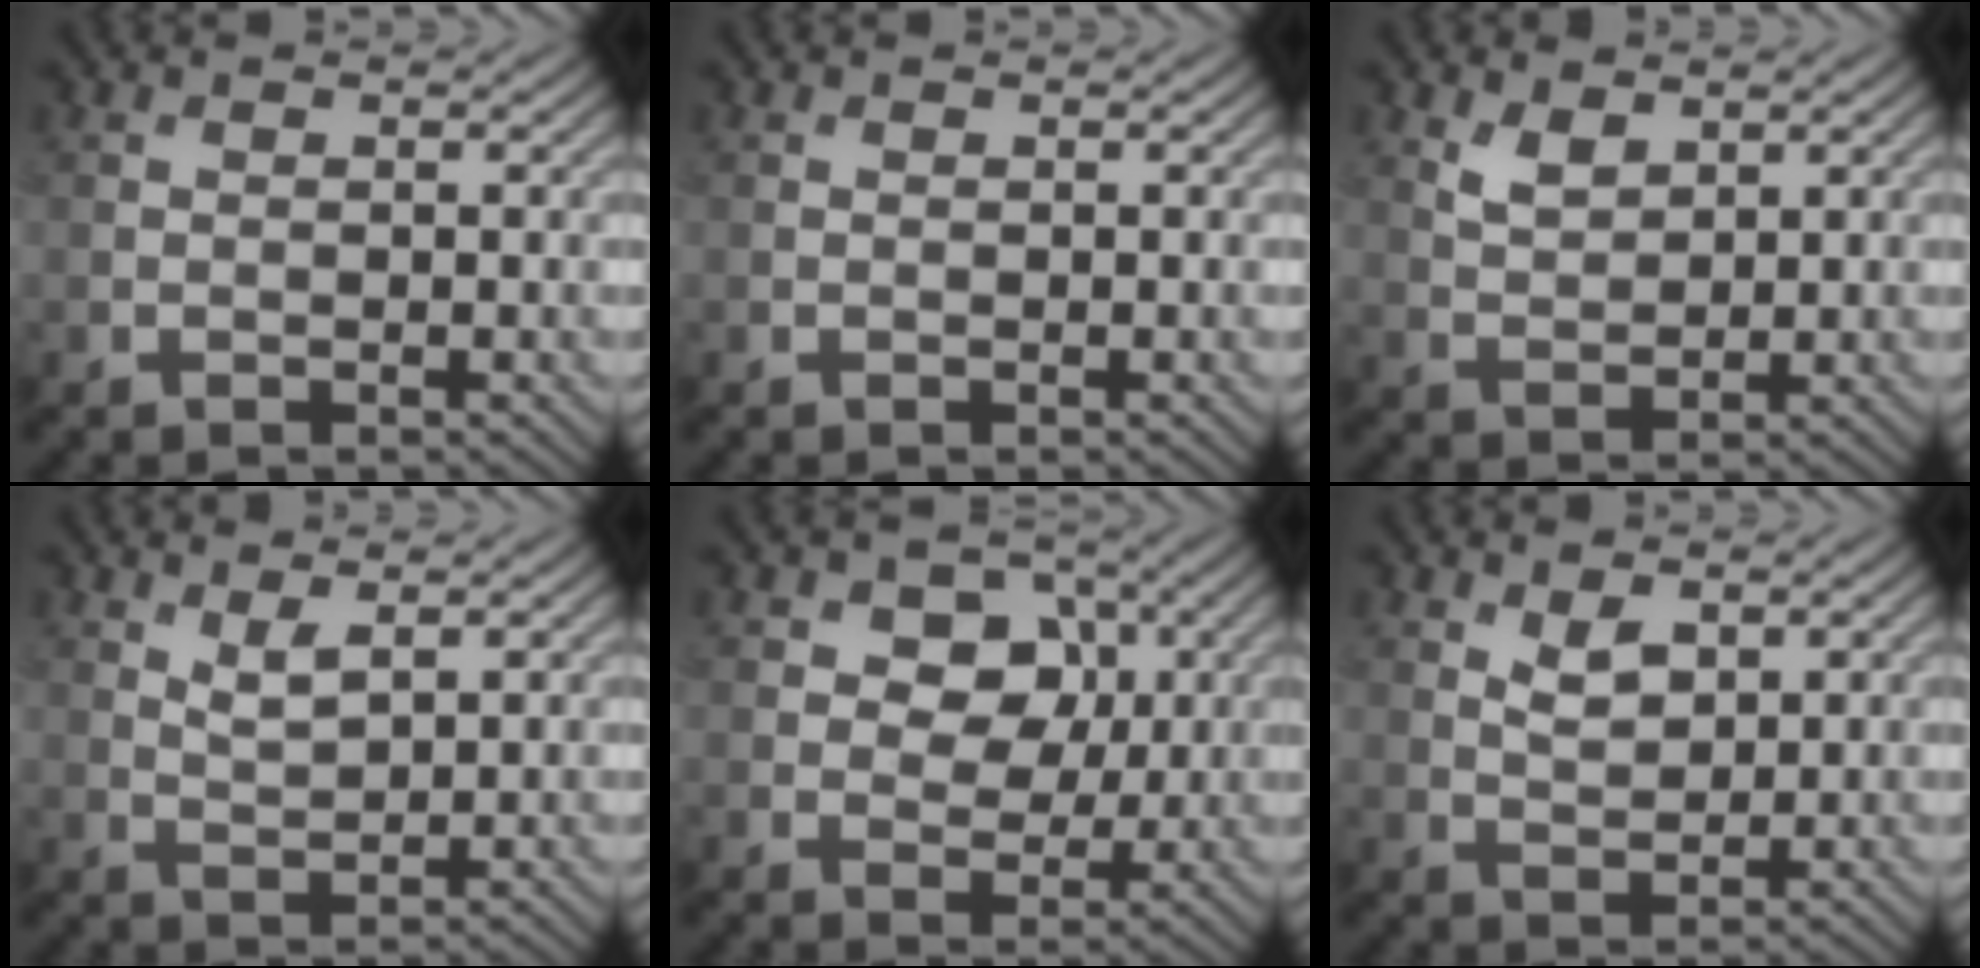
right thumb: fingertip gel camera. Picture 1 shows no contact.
{"total": 0.0}
{"total": 2.8, "force": [1.9, 1.3, 1.5], "torque": [-0.039, -0.005, 0.043]}
{"total": 2.4, "force": [1.6, 0.8, 1.7], "torque": [-0.039, -0.006, 0.034]}
{"total": 6.1, "force": [1.9, 4.6, 3.5], "torque": [-0.061, -0.004, 0.022]}
{"total": 2.8, "force": [1.5, 1.4, 1.8], "torque": [-0.040, -0.005, 0.033]}